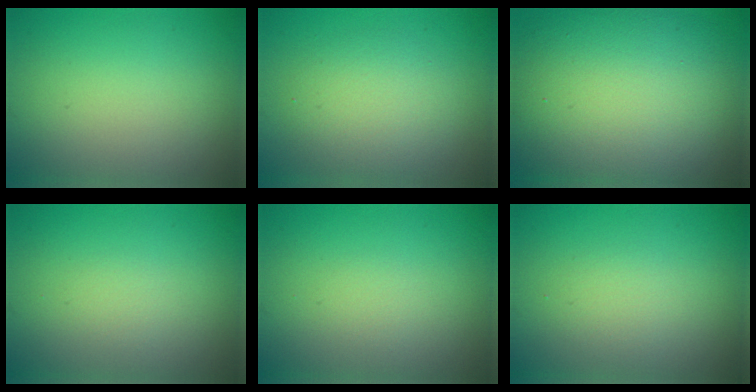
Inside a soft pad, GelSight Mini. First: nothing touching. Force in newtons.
{"total": 3.8, "press": 3.8, "slide": 0.3}
{"total": 15.0, "press": 15.0, "slide": 0.5}
{"total": 0.9, "press": 0.9, "slide": 0.1}
{"total": 0.9, "press": 0.9, "slide": 0.1}
{"total": 1.7, "press": 1.7, "slide": 0.1}